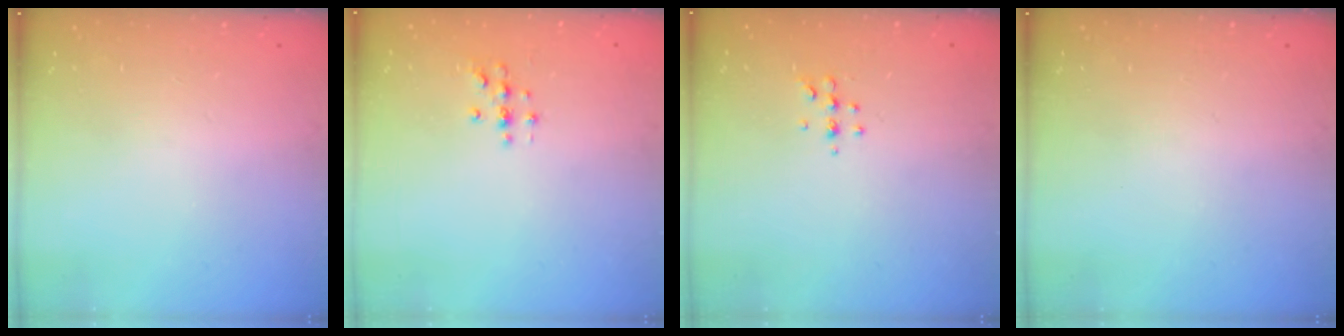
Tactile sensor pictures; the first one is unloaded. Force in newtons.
{"total": 2.0, "press": 2.0, "slide": 0.2}
{"total": 5.3, "press": 5.1, "slide": 1.5}
{"total": 0.0}